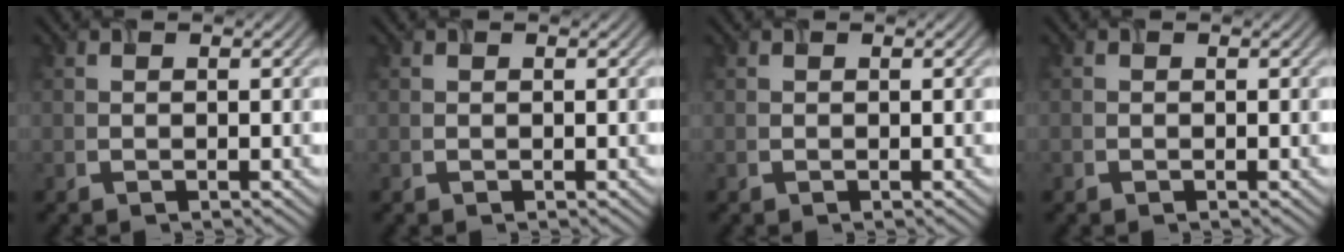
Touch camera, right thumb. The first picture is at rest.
{"total": 0.0}
{"total": 0.0}
{"total": 0.0}